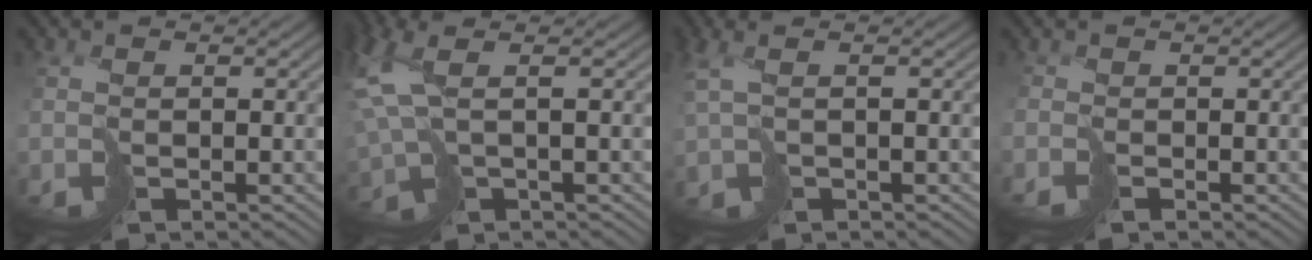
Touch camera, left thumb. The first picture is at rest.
{"total": 6.8, "force": [0.9, 2.4, 6.3], "torque": [-0.172, -0.006, 0.020]}
{"total": 3.3, "force": [1.0, 1.1, 2.9], "torque": [-0.080, -0.004, 0.020]}
{"total": 1.1, "force": [-0.5, -0.4, -0.9], "torque": [0.034, 0.003, -0.011]}